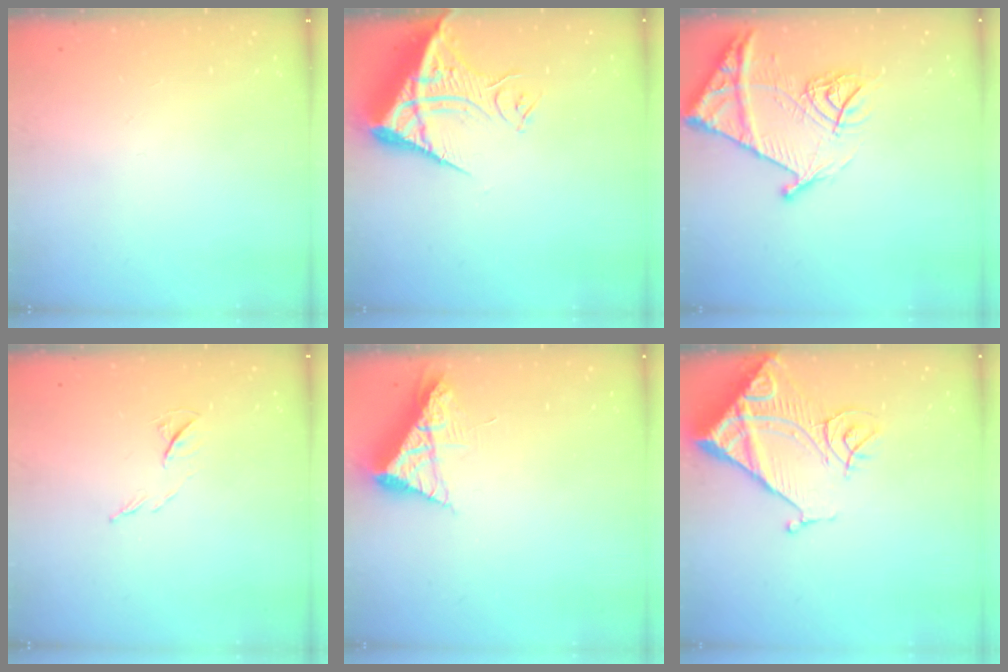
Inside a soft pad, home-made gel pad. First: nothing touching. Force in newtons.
{"total": 13.0, "press": 12.9, "slide": 1.8}
{"total": 15.9, "press": 15.8, "slide": 1.6}
{"total": 5.7, "press": 5.6, "slide": 1.2}
{"total": 8.1, "press": 8.1, "slide": 0.8}
{"total": 17.1, "press": 17.0, "slide": 1.8}